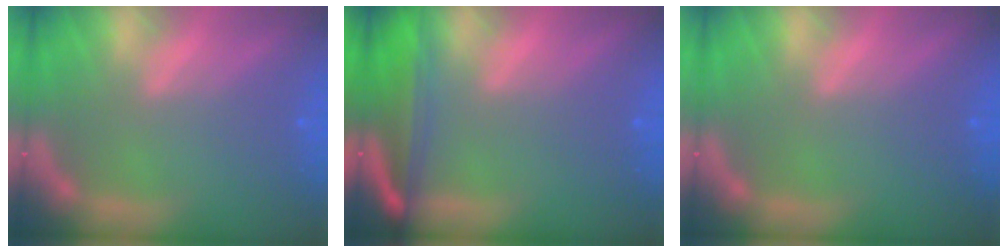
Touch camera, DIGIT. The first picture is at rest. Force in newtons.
{"total": 7.1}
{"total": 0.0}